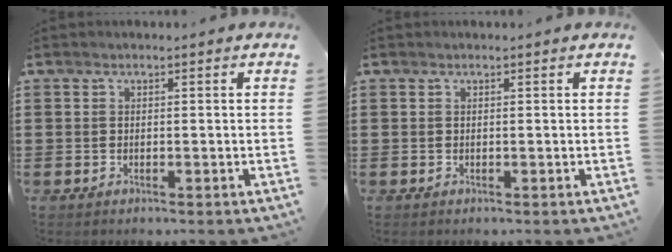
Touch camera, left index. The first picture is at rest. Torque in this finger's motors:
{"motor_torque": [-0.39, 0.35, 0.01, -0.01]}